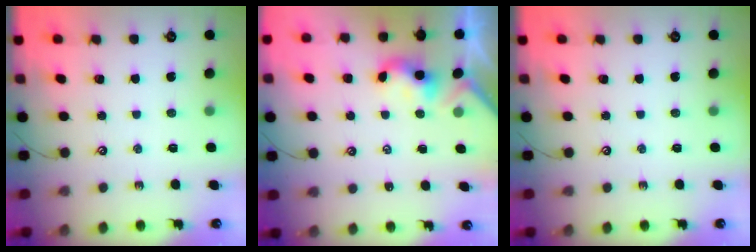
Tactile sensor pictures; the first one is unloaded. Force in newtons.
{"total": 2.4, "press": 2.4, "slide": 0.2}
{"total": 0.0}